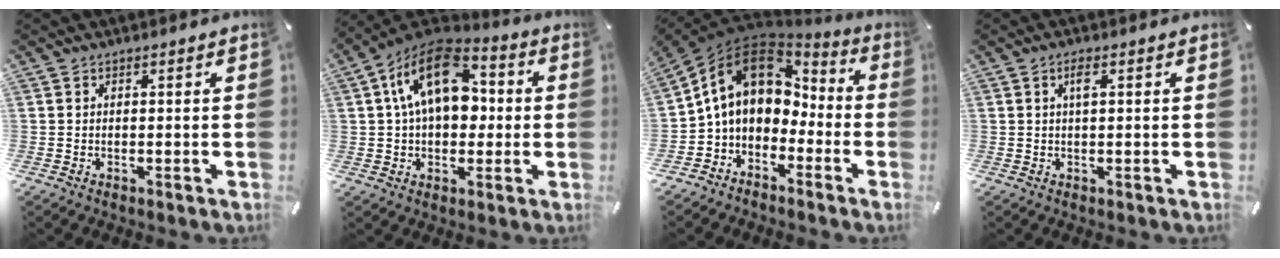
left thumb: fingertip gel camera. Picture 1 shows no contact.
{"total": 17.6, "force": [3.8, 11.5, 12.8], "torque": [-0.229, -0.002, 0.065]}
{"total": 13.0, "force": [1.5, 10.5, 7.6], "torque": [-0.156, 0.000, 0.026]}
{"total": 2.4, "force": [0.7, 0.6, 2.2], "torque": [-0.046, 0.005, 0.009]}